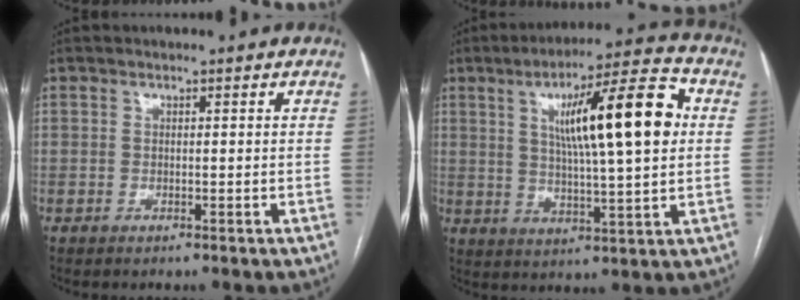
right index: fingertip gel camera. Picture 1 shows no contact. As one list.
[{"total": 16.4, "force": [3.6, 1.5, 16.0], "torque": [-0.250, 0.021, 0.056]}]